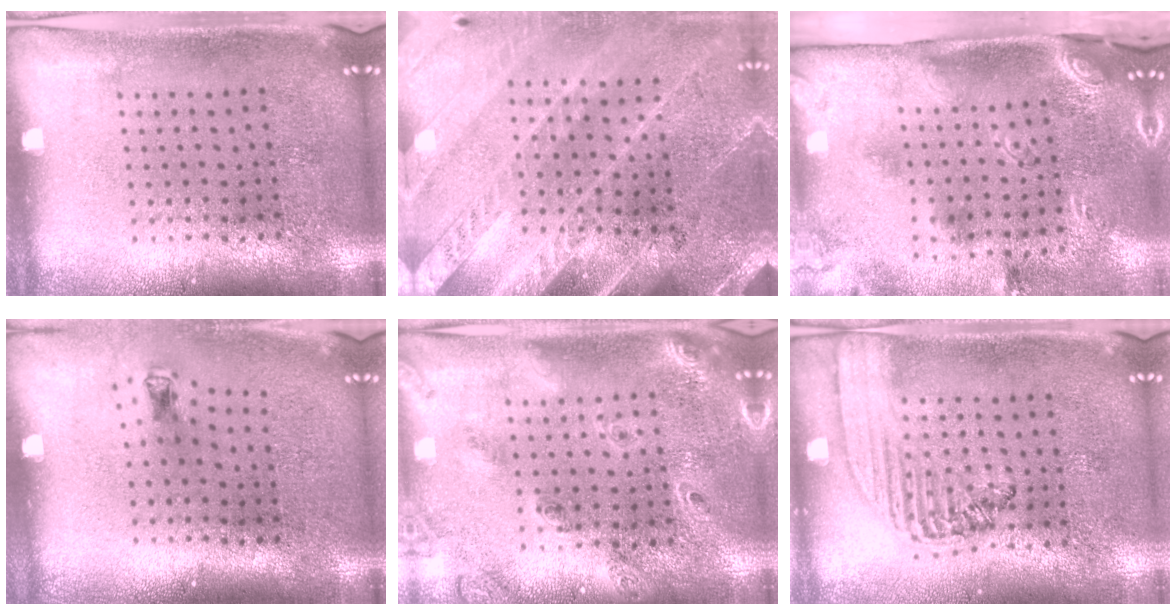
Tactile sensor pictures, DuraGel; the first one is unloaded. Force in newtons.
{"total": 2.9, "press": 2.6, "slide": 1.1}
{"total": 2.9, "press": 1.9, "slide": 2.2}
{"total": 0.7, "press": 0.3, "slide": 0.6}
{"total": 1.8, "press": 1.7, "slide": 0.8}
{"total": 1.6, "press": 1.4, "slide": 0.7}